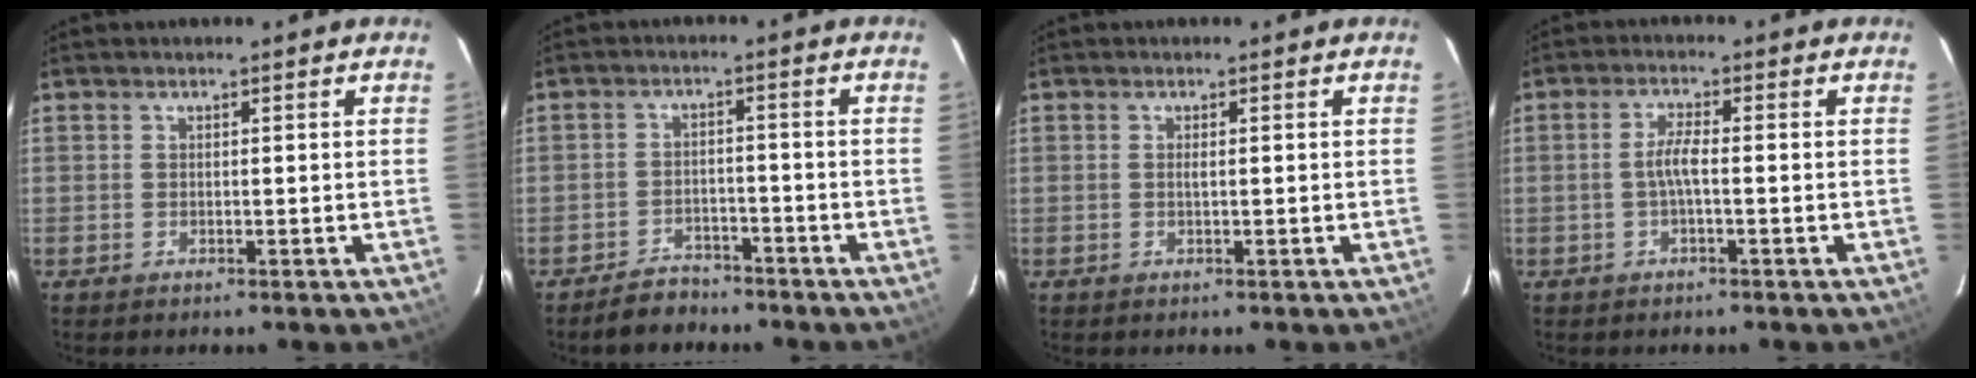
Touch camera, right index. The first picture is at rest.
{"total": 5.4, "force": [-4.5, 2.8, 0.8], "torque": [-0.031, 0.018, -0.065]}
{"total": 0.8, "force": [0.0, 0.0, 0.8], "torque": [-0.015, 0.001, 0.000]}
{"total": 3.2, "force": [-0.6, 0.3, 3.1], "torque": [-0.063, 0.004, -0.011]}